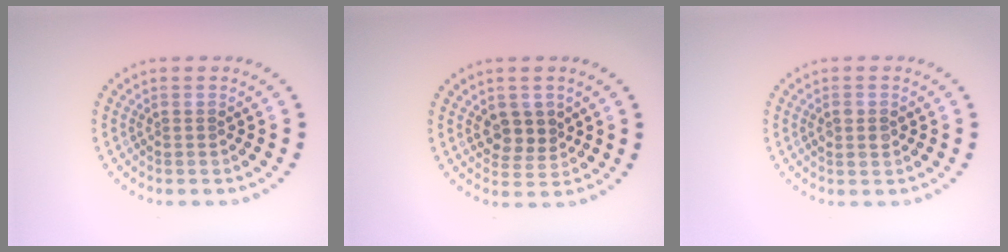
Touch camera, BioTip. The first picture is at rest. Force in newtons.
{"total": 2.6, "press": 2.4, "slide": 1.0}
{"total": 1.3, "press": 1.3, "slide": 0.1}